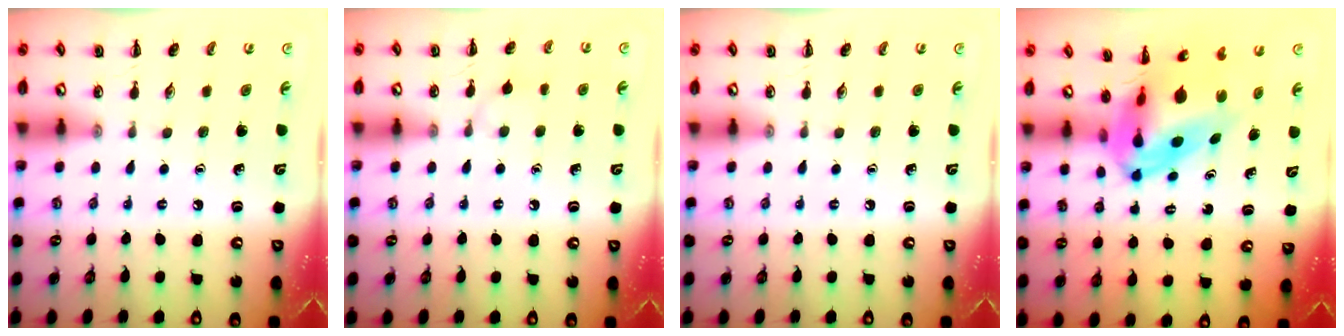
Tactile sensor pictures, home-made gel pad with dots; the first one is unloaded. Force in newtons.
{"total": 6.2, "press": 5.9, "slide": 1.8}
{"total": 0.0}
{"total": 7.8, "press": 7.5, "slide": 2.1}